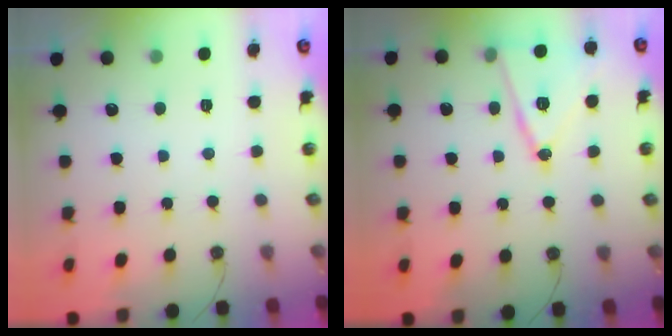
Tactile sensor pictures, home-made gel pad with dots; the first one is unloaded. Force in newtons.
{"total": 14.2, "press": 13.8, "slide": 3.5}